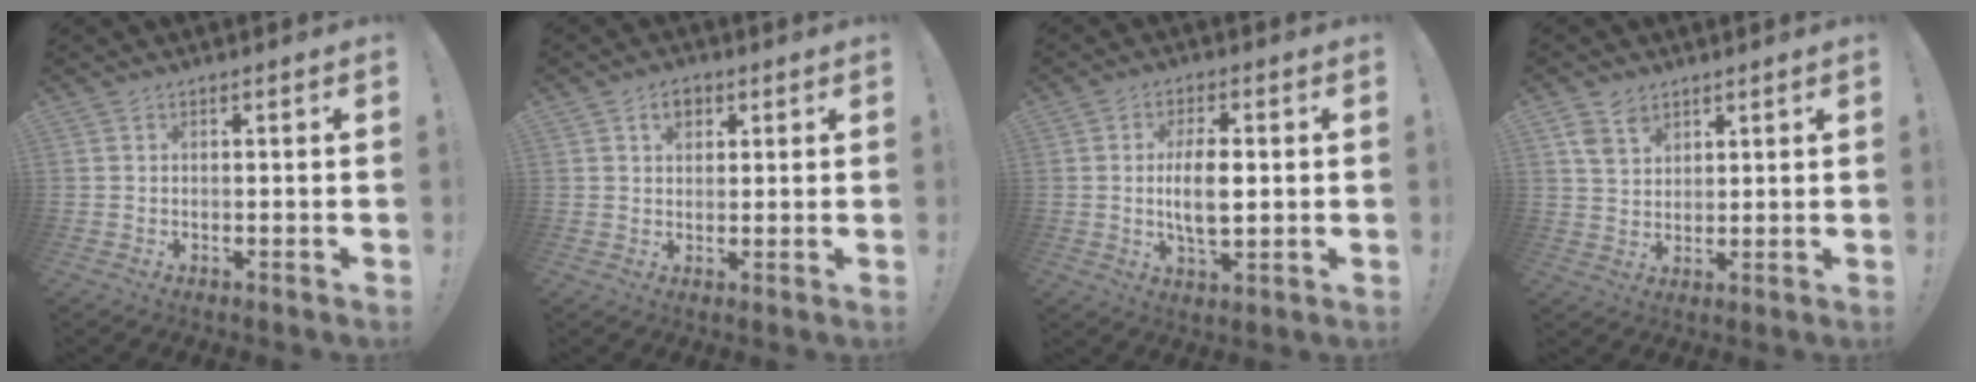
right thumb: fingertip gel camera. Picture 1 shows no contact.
{"total": 4.4, "force": [2.0, 3.0, 2.4], "torque": [-0.025, -0.004, 0.033]}
{"total": 9.1, "force": [0.2, 4.0, 8.2], "torque": [-0.144, -0.005, -0.002]}
{"total": 6.0, "force": [4.1, 3.9, 2.1], "torque": [-0.029, -0.021, 0.078]}